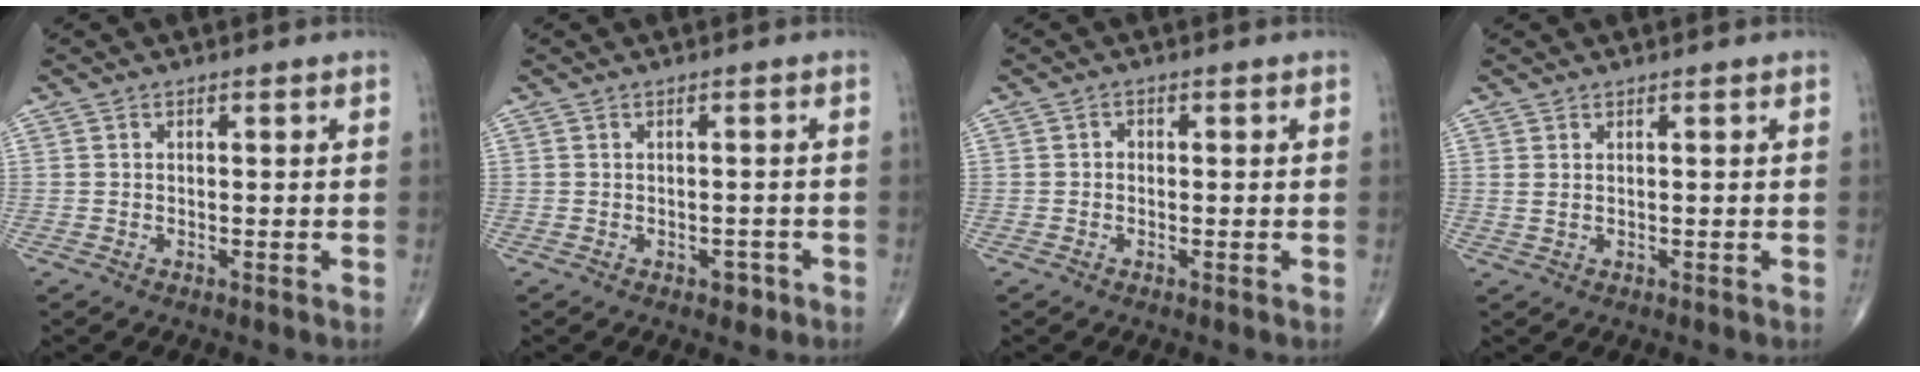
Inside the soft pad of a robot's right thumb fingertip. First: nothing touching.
{"total": 1.8, "force": [-1.0, 1.2, 1.0], "torque": [-0.004, 0.007, -0.010]}
{"total": 0.9, "force": [-0.2, 0.7, 0.3], "torque": [0.001, 0.003, -0.008]}
{"total": 1.0, "force": [0.4, 0.4, 0.8], "torque": [-0.023, 0.006, 0.012]}